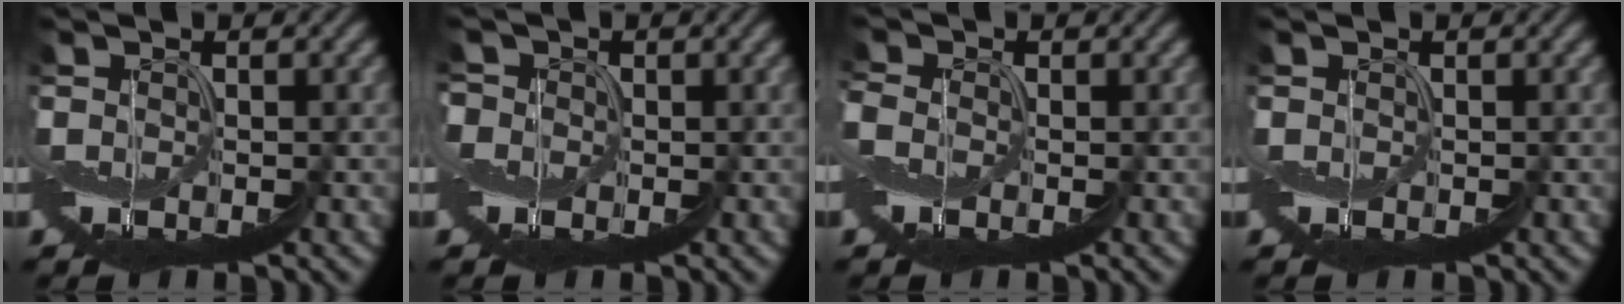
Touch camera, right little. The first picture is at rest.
{"total": 2.8, "force": [-0.2, 2.7, 0.7], "torque": [-0.007, 0.023, -0.039]}
{"total": 1.8, "force": [-1.5, 0.9, 0.4], "torque": [-0.028, -0.007, -0.032]}
{"total": 0.0}